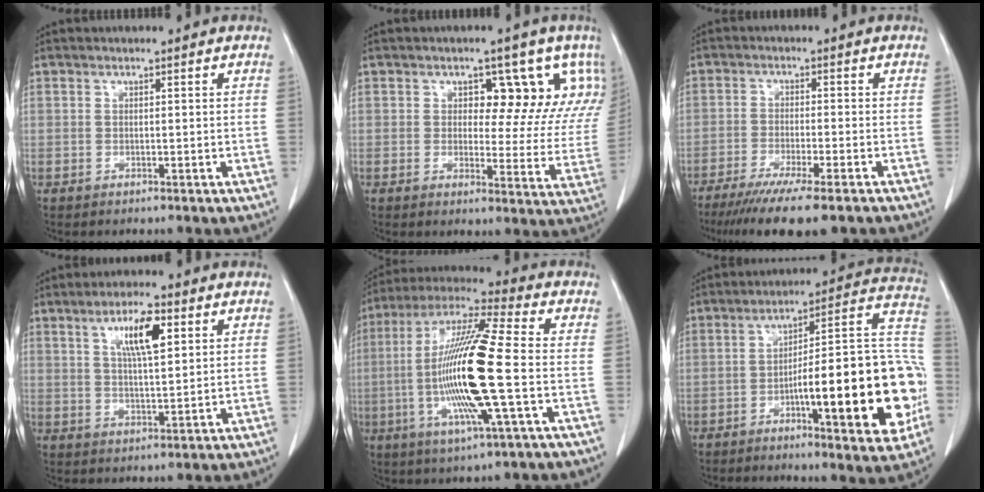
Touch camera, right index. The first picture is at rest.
{"total": 11.2, "force": [5.8, 6.3, 7.2], "torque": [-0.061, 0.000, 0.060]}
{"total": 12.2, "force": [-9.4, 0.5, 7.7], "torque": [-0.111, -0.031, -0.143]}
{"total": 7.4, "force": [3.1, 1.5, 6.6], "torque": [-0.118, 0.002, 0.055]}
{"total": 18.5, "force": [-2.8, 0.7, 18.3], "torque": [-0.373, -0.009, -0.061]}
{"total": 22.8, "force": [-5.8, 3.9, 21.8], "torque": [-0.246, 0.026, -0.074]}